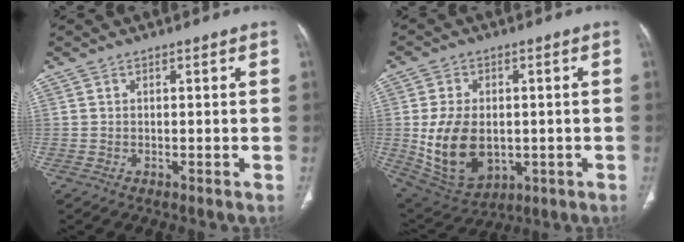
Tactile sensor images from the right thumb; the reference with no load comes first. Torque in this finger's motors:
{"motor_torque": [-0.71, 1.34, 0.22, 0.22, 0.46]}